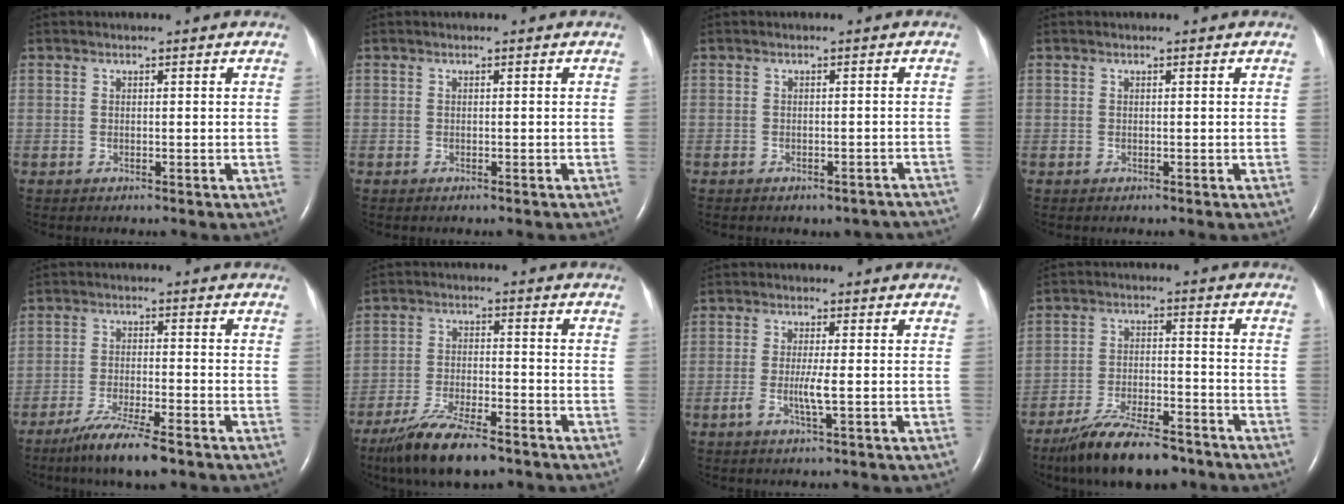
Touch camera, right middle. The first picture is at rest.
{"total": 1.0, "force": [-0.9, 0.2, 0.5], "torque": [-0.008, -0.002, -0.010]}
{"total": 6.3, "force": [-5.5, 2.7, 1.5], "torque": [-0.013, 0.010, -0.052]}
{"total": 0.0}
{"total": 8.4, "force": [-5.9, 0.6, 5.8], "torque": [-0.112, -0.022, -0.102]}
{"total": 11.4, "force": [-8.5, 2.5, 7.1], "torque": [-0.131, -0.026, -0.149]}
{"total": 3.1, "force": [-0.7, -0.1, 3.1], "torque": [-0.065, -0.006, -0.014]}
{"total": 12.7, "force": [-10.1, 3.2, 7.1], "torque": [-0.124, -0.012, -0.171]}